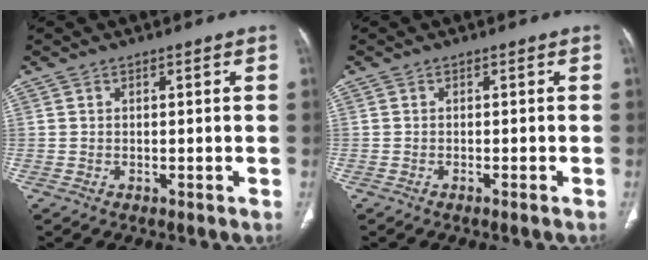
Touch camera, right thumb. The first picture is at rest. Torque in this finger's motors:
{"motor_torque": [-0.36, 0.43, -0.38, -0.15, -0.02]}